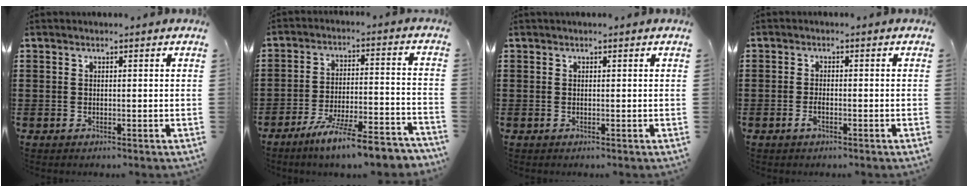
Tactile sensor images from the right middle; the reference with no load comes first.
{"total": 9.1, "force": [-7.7, 0.2, 4.9], "torque": [-0.082, 0.006, -0.144]}
{"total": 0.0}
{"total": 1.7, "force": [-0.8, 0.5, 1.4], "torque": [-0.034, -0.003, -0.018]}